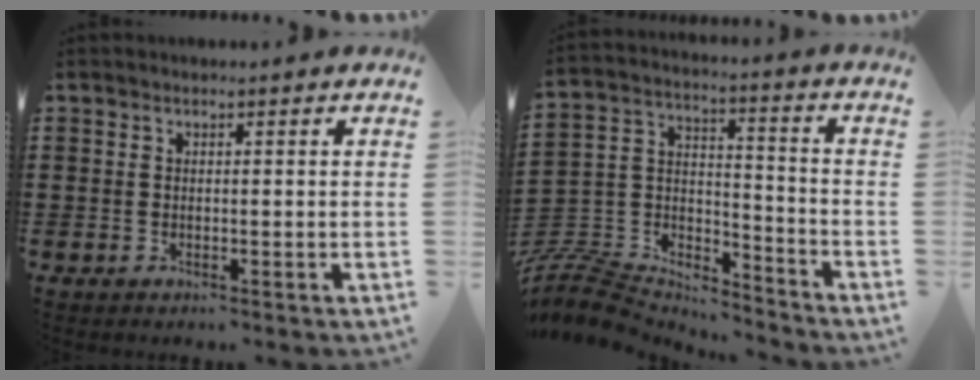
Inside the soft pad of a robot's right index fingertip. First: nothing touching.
{"total": 8.4, "force": [-8.0, 2.2, 1.4], "torque": [-0.052, -0.002, -0.166]}